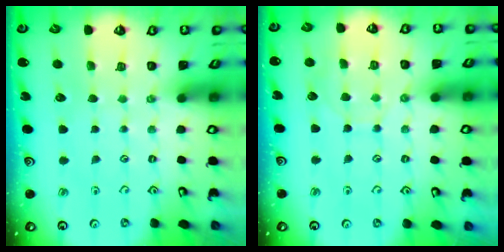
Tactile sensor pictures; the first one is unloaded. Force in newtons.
{"total": 5.1, "press": 5.1, "slide": 0.6}